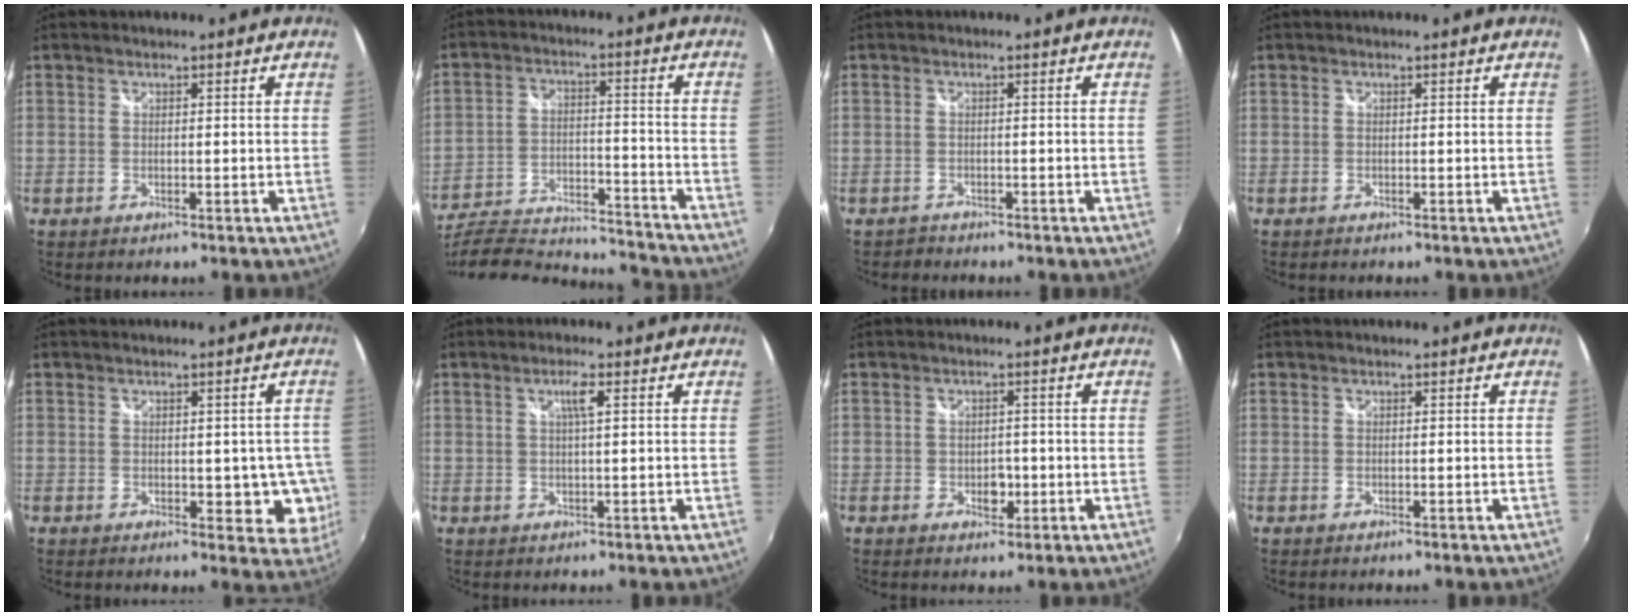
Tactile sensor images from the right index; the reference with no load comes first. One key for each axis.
{"total": 25.7, "fx": -22.3, "fy": 6.8, "fz": 11.0, "tx": -0.219, "ty": -0.030, "tz": -0.326}
{"total": 1.5, "fx": -1.3, "fy": 0.7, "fz": -0.2, "tx": -0.003, "ty": 0.001, "tz": -0.023}
{"total": 0.0}
{"total": 7.0, "fx": -0.8, "fy": 3.9, "fz": 5.8, "tx": -0.053, "ty": -0.005, "tz": -0.004}
{"total": 2.5, "fx": 0.8, "fy": -0.1, "fz": 2.3, "tx": -0.044, "ty": 0.002, "tz": 0.014}
{"total": 2.9, "fx": -0.9, "fy": 2.3, "fz": 1.5, "tx": -0.026, "ty": -0.001, "tz": -0.010}
{"total": 0.0}